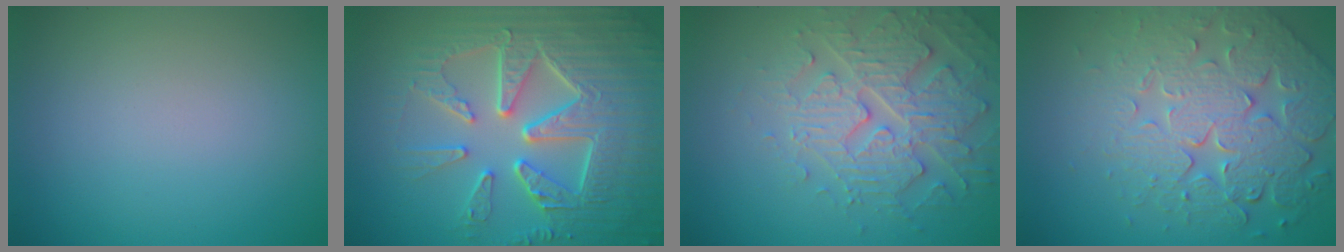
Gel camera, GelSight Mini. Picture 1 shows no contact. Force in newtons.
{"total": 8.9, "press": 6.5, "slide": 6.2}
{"total": 4.6, "press": 4.4, "slide": 1.1}
{"total": 8.1, "press": 5.7, "slide": 5.7}